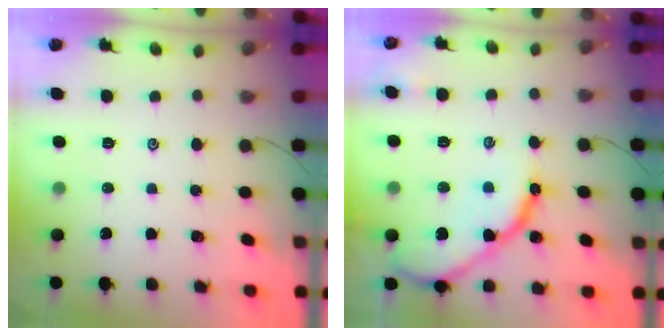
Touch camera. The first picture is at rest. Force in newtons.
{"total": 13.3, "press": 13.3, "slide": 1.3}